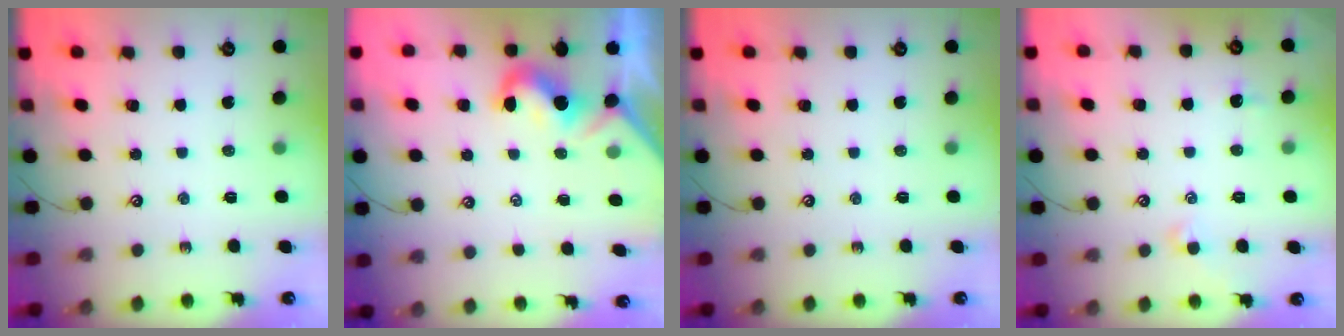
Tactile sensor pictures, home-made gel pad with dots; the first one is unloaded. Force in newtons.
{"total": 2.0, "press": 1.9, "slide": 0.6}
{"total": 0.0}
{"total": 1.3, "press": 1.2, "slide": 0.5}